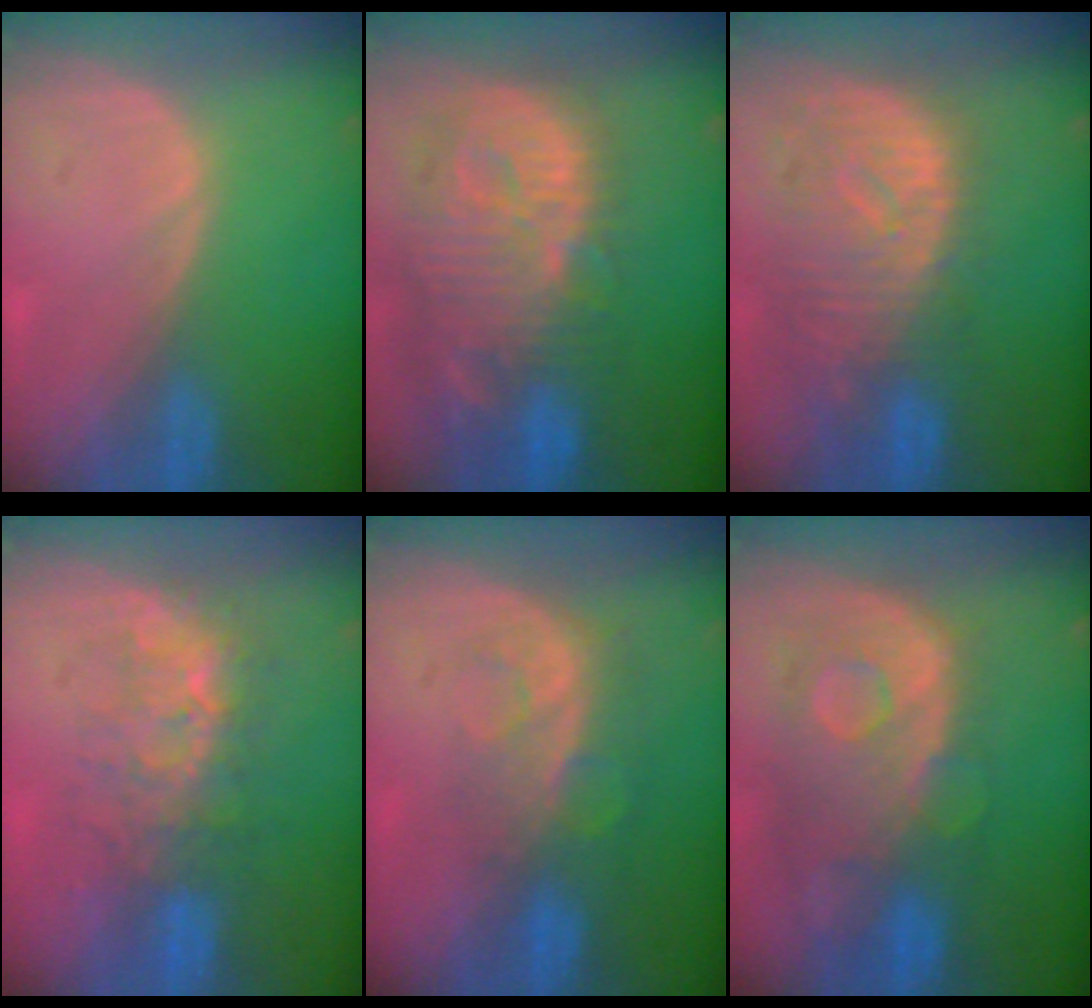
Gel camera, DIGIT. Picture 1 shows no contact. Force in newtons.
{"total": 14.0, "press": 12.2, "slide": 6.8}
{"total": 10.9, "press": 9.6, "slide": 5.2}
{"total": 7.6, "press": 7.3, "slide": 2.3}
{"total": 8.2, "press": 6.9, "slide": 4.4}
{"total": 11.2, "press": 9.8, "slide": 5.5}